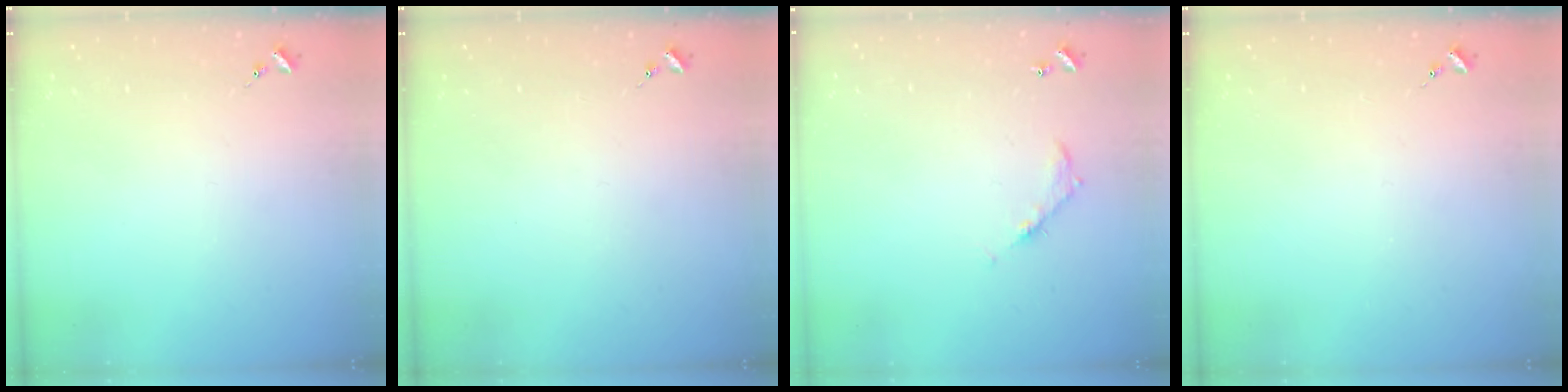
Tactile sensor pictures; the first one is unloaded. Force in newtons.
{"total": 0.0}
{"total": 5.3, "press": 5.3, "slide": 0.4}
{"total": 0.0}